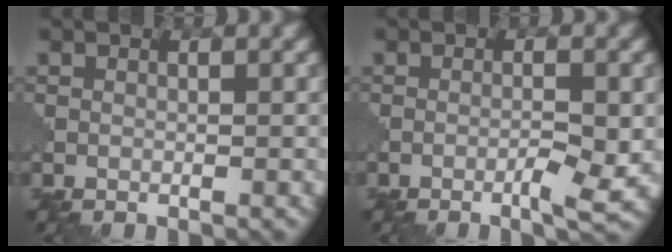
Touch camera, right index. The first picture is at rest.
{"total": 2.7, "force": [-1.2, 0.1, 2.5], "torque": [-0.041, 0.002, -0.021]}